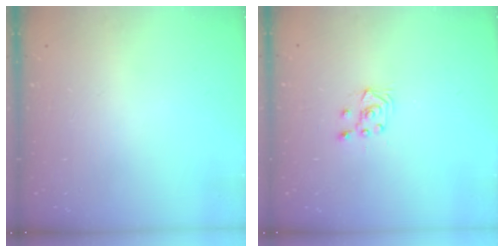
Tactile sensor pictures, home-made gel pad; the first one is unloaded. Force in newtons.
{"total": 4.5, "press": 4.4, "slide": 0.8}